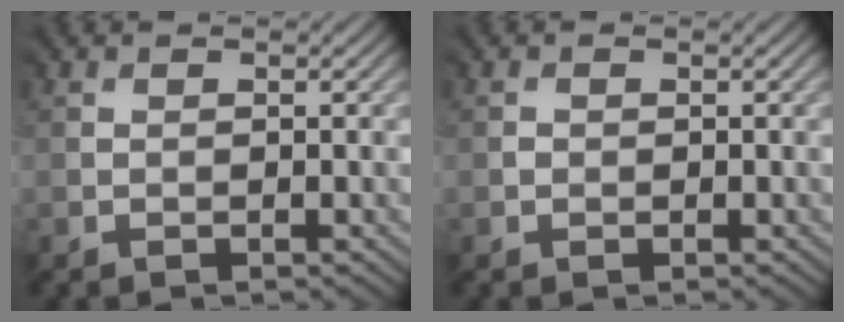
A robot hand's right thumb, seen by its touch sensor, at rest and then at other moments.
{"total": 0.7, "force": [-0.1, 0.7, -0.2], "torque": [0.007, 0.001, -0.002]}